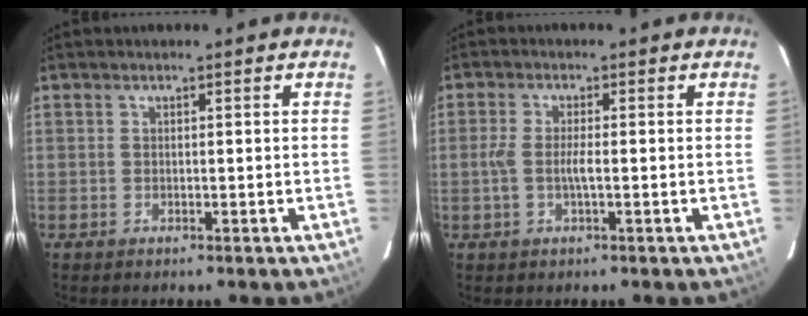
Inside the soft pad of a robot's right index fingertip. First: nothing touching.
{"total": 3.7, "force": [-0.8, 0.6, 3.6], "torque": [-0.072, 0.001, -0.016]}